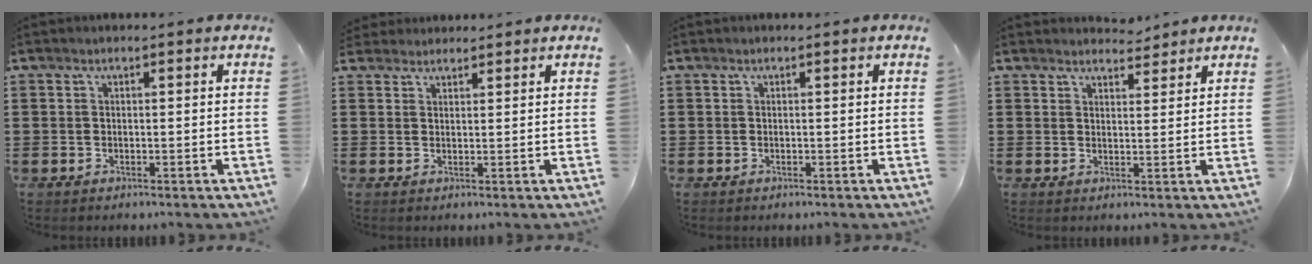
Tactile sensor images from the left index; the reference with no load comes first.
{"total": 1.7, "force": [1.6, 0.3, -0.1], "torque": [-0.004, 0.001, 0.033]}
{"total": 0.0}
{"total": 2.6, "force": [2.5, 0.5, 0.1], "torque": [0.000, -0.007, 0.046]}